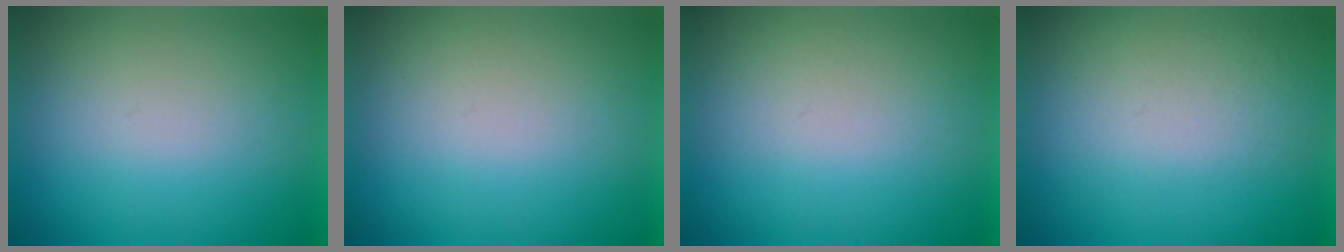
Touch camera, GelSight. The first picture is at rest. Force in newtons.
{"total": 1.0}
{"total": 1.1}
{"total": 3.5}